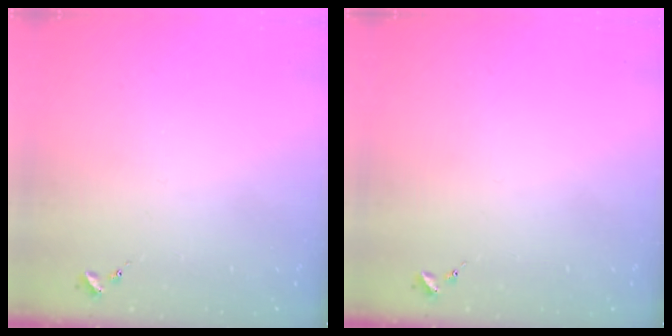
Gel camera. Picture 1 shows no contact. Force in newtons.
{"total": 0.0}